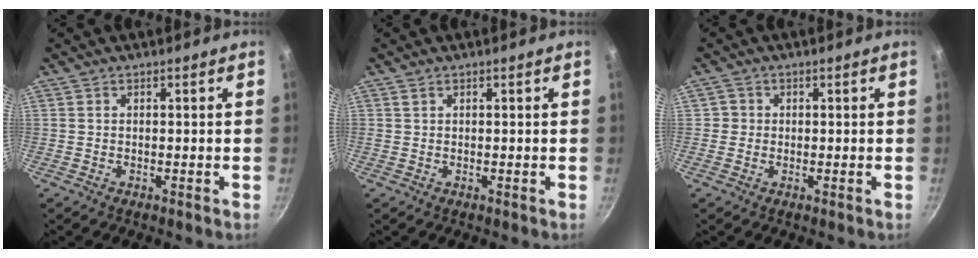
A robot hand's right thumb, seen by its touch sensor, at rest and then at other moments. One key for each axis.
{"total": 0.8, "fx": 0.5, "fy": 0.4, "fz": 0.4, "tx": -0.007, "ty": 0.001, "tz": 0.010}
{"total": 1.8, "fx": -0.1, "fy": 1.8, "fz": 0.3, "tx": 0.006, "ty": 0.006, "tz": -0.004}